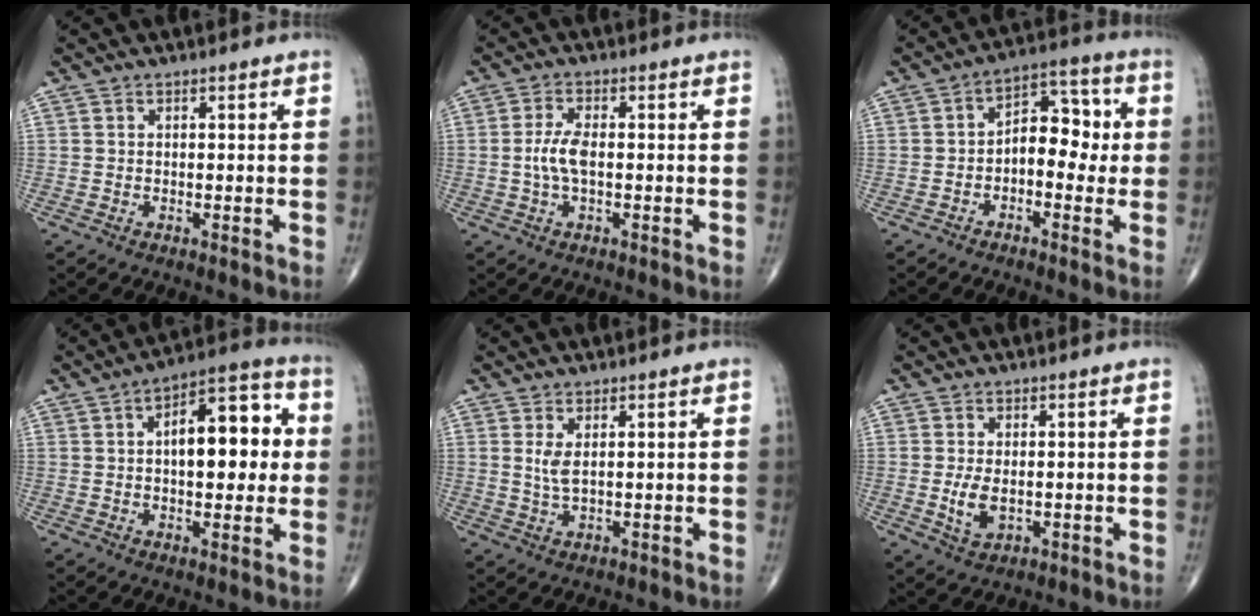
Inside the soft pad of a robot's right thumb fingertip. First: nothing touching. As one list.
[{"total": 4.5, "force": [-0.4, 1.8, 4.1], "torque": [-0.096, 0.006, -0.011]}, {"total": 9.1, "force": [-0.7, 5.7, 7.1], "torque": [-0.060, 0.037, -0.024]}, {"total": 14.8, "force": [1.7, 7.1, 12.8], "torque": [-0.149, 0.026, 0.019]}, {"total": 2.9, "force": [0.7, 1.0, 2.6], "torque": [-0.055, -0.006, 0.021]}, {"total": 4.7, "force": [-0.5, 2.7, 3.8], "torque": [-0.070, -0.007, -0.002]}]